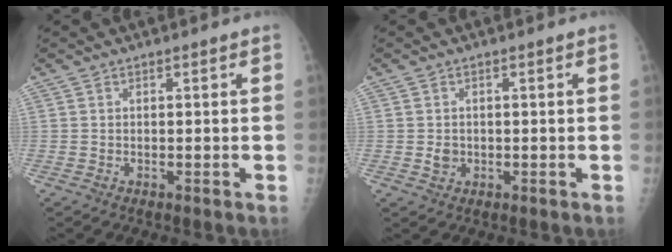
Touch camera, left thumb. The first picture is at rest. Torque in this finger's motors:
{"motor_torque": [0.21, 0.09, 0.36, 0.19, 0.00]}